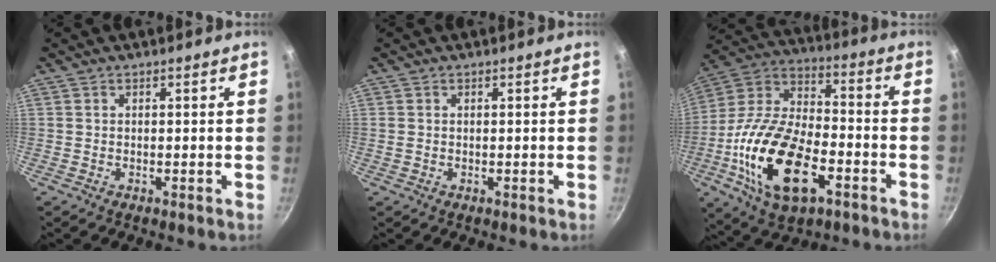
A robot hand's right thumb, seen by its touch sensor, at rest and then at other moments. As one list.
[{"total": 0.6, "force": [0.1, 0.5, 0.3], "torque": [-0.005, 0.002, 0.002]}, {"total": 24.1, "force": [-8.1, 12.8, 18.8], "torque": [-0.348, 0.029, -0.154]}]